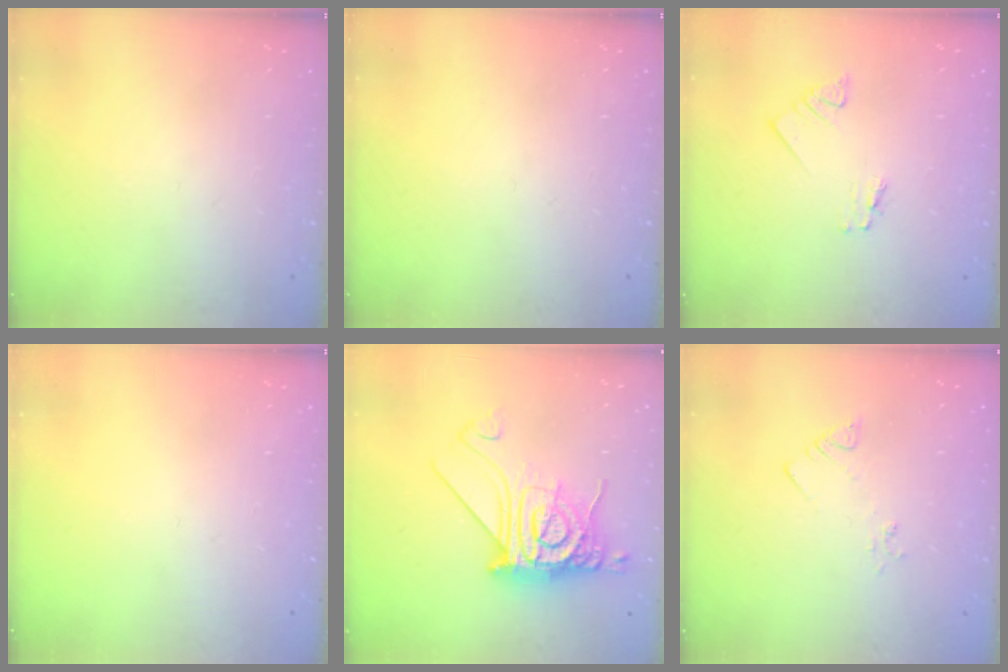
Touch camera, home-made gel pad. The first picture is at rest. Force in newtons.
{"total": 0.0}
{"total": 1.2, "press": 1.2, "slide": 0.1}
{"total": 0.0}
{"total": 20.3, "press": 20.2, "slide": 2.3}
{"total": 2.4, "press": 2.4, "slide": 0.4}